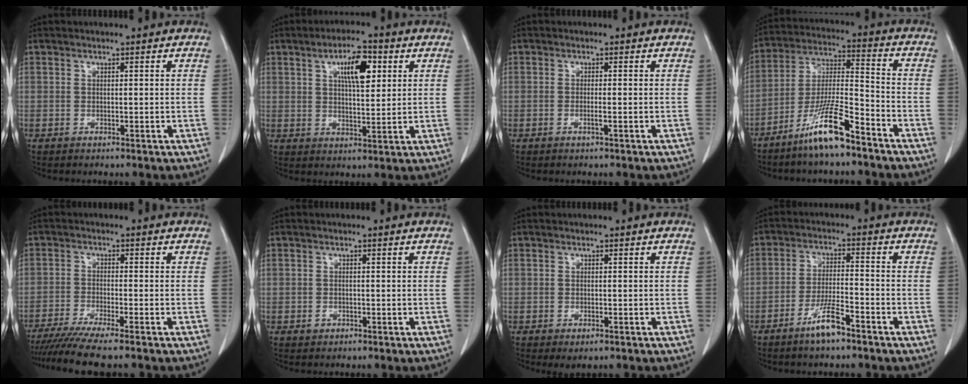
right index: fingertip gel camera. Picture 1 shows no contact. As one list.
[{"total": 7.6, "force": [2.9, 2.4, 6.6], "torque": [-0.112, 0.008, 0.049]}, {"total": 1.0, "force": [-0.4, -0.1, 0.9], "torque": [-0.021, 0.000, -0.005]}, {"total": 11.6, "force": [-8.1, 1.1, 8.2], "torque": [-0.166, -0.015, -0.153]}, {"total": 9.2, "force": [-7.9, -0.7, 4.7], "torque": [-0.065, -0.023, -0.125]}, {"total": 0.8, "force": [-0.4, 0.7, 0.3], "torque": [-0.003, 0.003, -0.002]}, {"total": 2.1, "force": [-1.3, 0.8, 1.5], "torque": [-0.019, -0.004, -0.009]}, {"total": 6.0, "force": [-4.2, 0.8, 4.3], "torque": [-0.086, -0.004, -0.075]}]